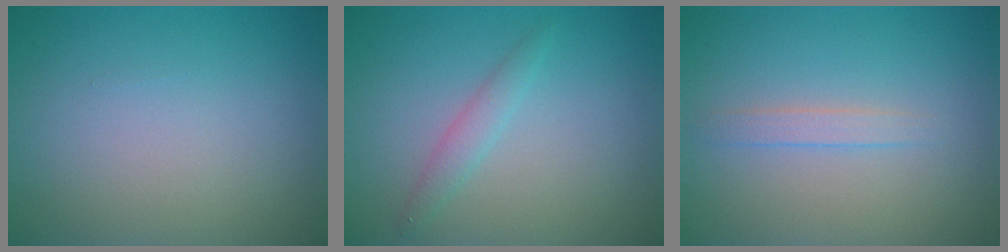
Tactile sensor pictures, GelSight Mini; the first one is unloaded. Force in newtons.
{"total": 1.5, "press": 1.5, "slide": 0.0}
{"total": 1.3, "press": 1.3, "slide": 0.1}